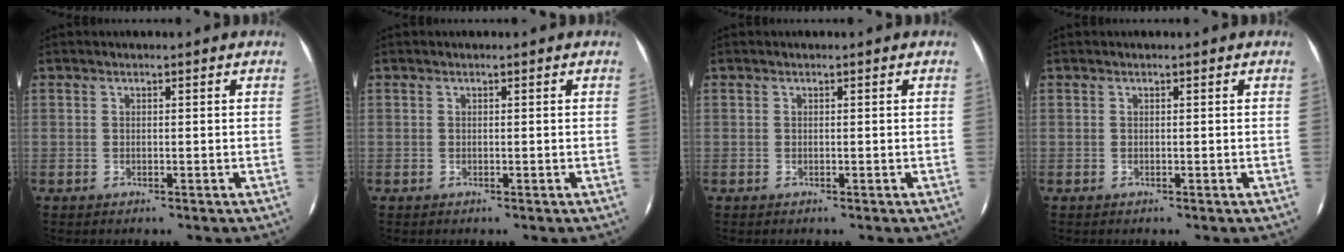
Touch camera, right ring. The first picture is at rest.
{"total": 0.0}
{"total": 0.0}
{"total": 0.0}